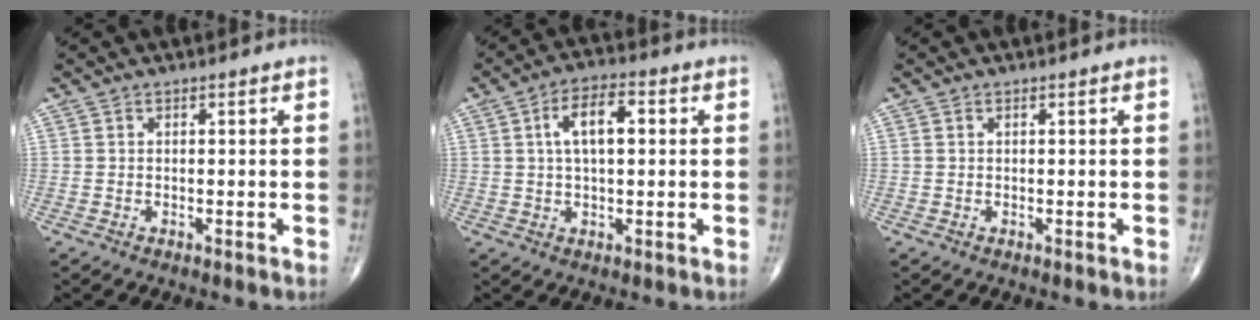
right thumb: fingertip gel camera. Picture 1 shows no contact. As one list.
[{"total": 8.3, "force": [1.7, 3.8, 7.1], "torque": [-0.119, 0.014, 0.024]}, {"total": 0.0}]